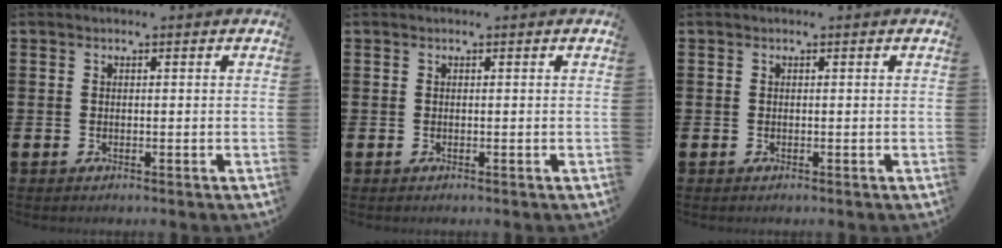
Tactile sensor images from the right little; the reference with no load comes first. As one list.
[{"total": 0.0}, {"total": 0.0}]